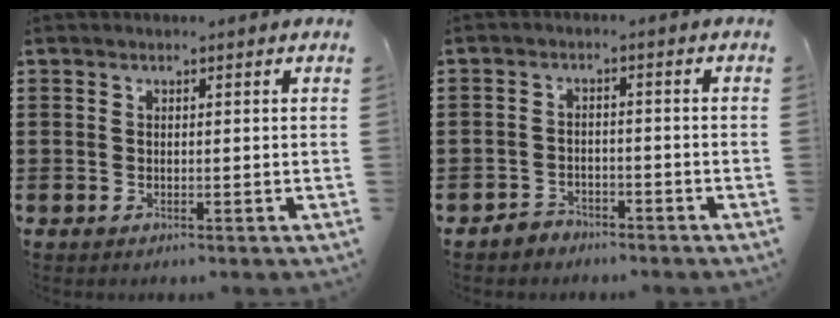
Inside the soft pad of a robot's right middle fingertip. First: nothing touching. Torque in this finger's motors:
{"motor_torque": [0.25, 0.06, -0.20, -0.06]}